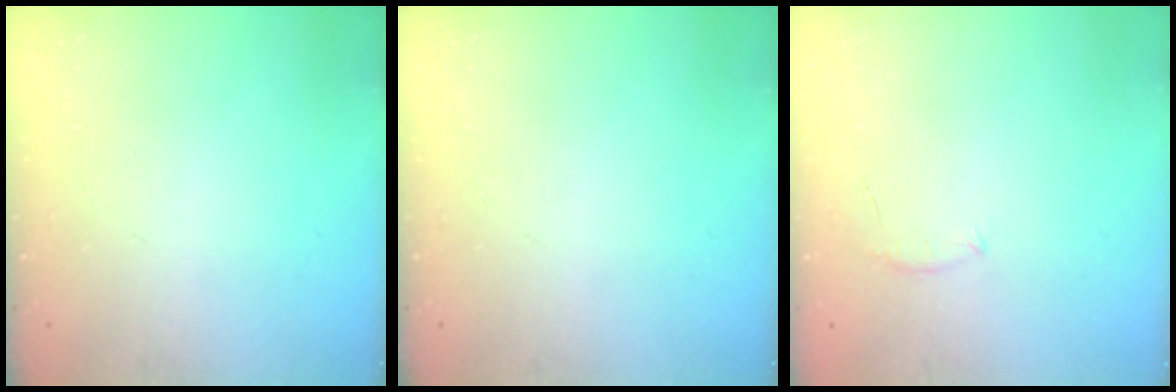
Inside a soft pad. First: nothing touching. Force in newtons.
{"total": 0.0}
{"total": 4.5, "press": 4.5, "slide": 0.9}